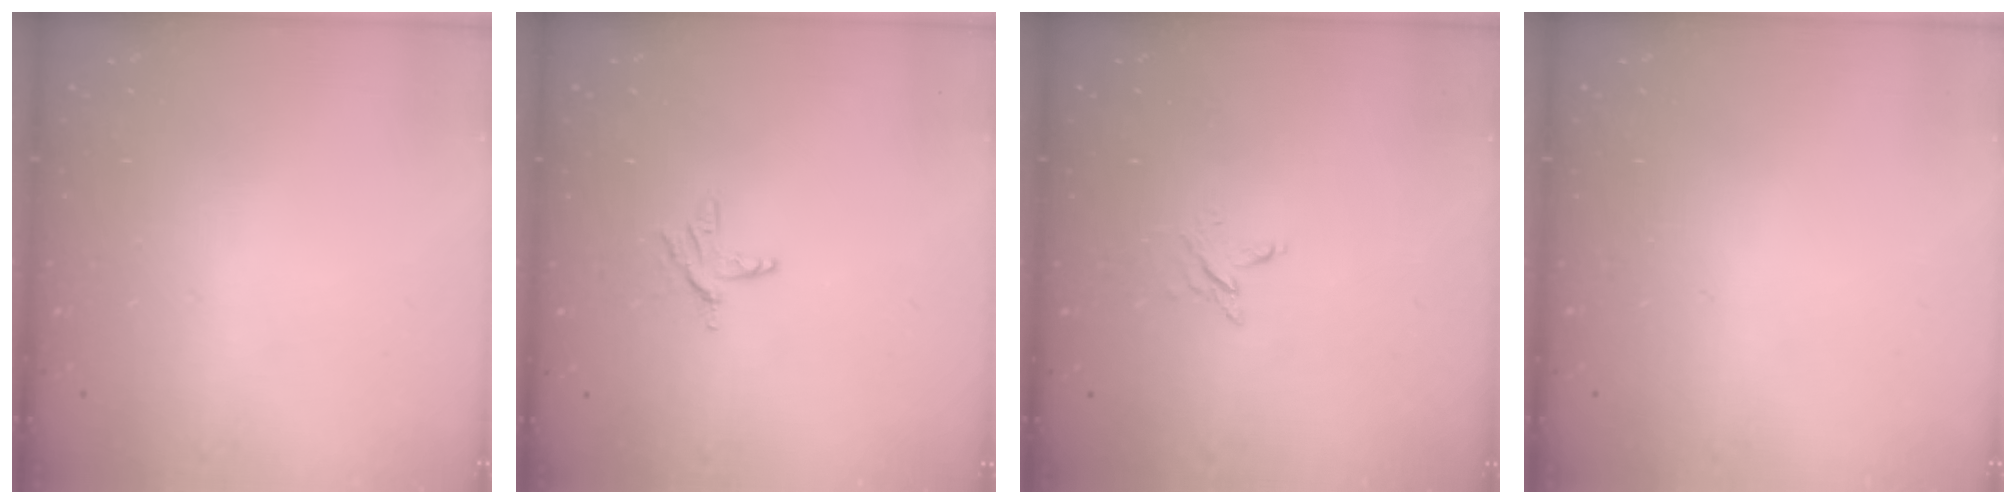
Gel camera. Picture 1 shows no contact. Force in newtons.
{"total": 4.9, "press": 4.8, "slide": 0.4}
{"total": 2.8, "press": 2.8, "slide": 0.3}
{"total": 0.0}